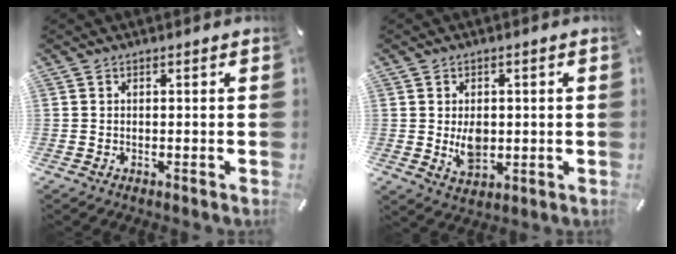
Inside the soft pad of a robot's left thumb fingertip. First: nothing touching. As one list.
[{"total": 6.2, "force": [-0.1, 4.6, 4.1], "torque": [-0.074, -0.008, -0.006]}]